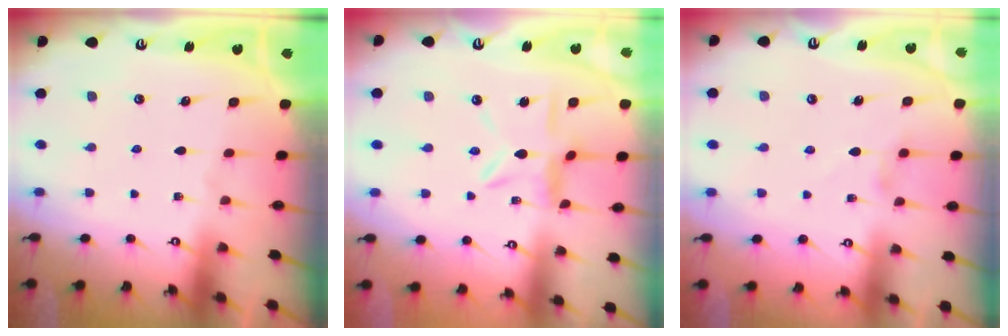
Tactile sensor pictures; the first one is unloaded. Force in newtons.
{"total": 8.7, "press": 8.7, "slide": 0.6}
{"total": 0.9, "press": 0.9, "slide": 0.3}